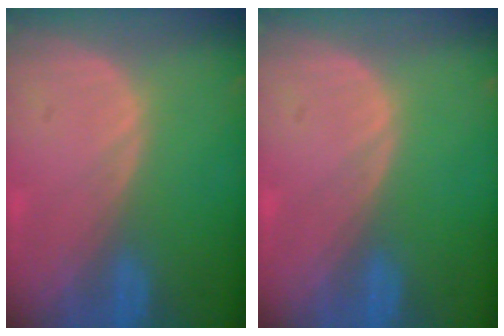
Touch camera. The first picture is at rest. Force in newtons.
{"total": 0.0}